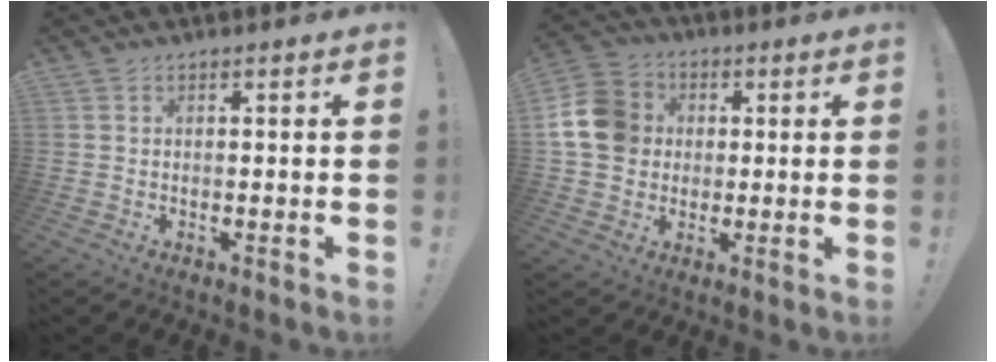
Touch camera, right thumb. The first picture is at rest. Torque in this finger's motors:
{"motor_torque": [0.49, 0.05, 0.82, 0.02, 0.35]}